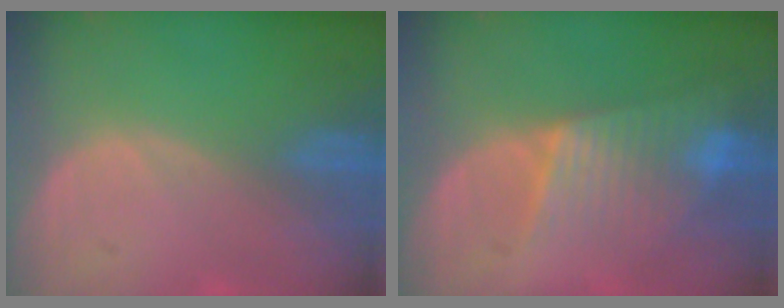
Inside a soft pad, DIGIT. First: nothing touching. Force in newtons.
{"total": 6.7, "press": 6.6, "slide": 1.3}